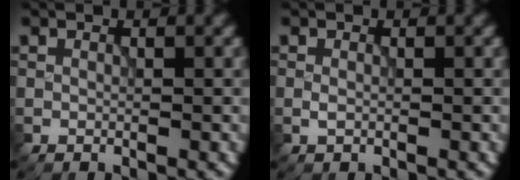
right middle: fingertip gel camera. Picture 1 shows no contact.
{"total": 0.7, "force": [-0.2, 0.4, 0.5], "torque": [-0.015, -0.001, -0.004]}